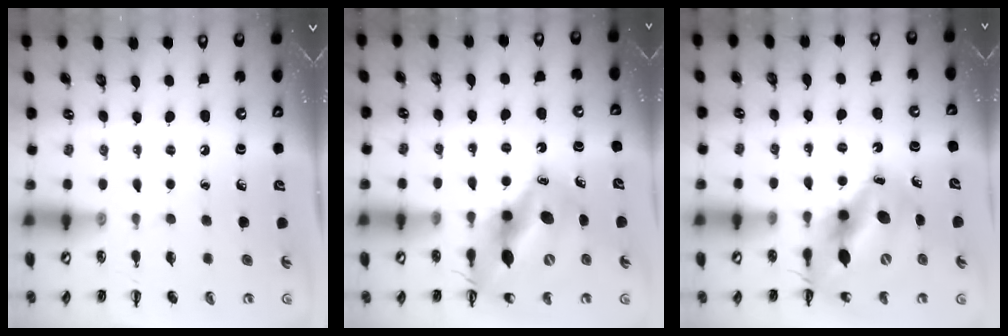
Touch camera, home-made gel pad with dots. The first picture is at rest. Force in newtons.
{"total": 15.0, "press": 14.3, "slide": 4.3}
{"total": 14.0, "press": 13.5, "slide": 3.5}